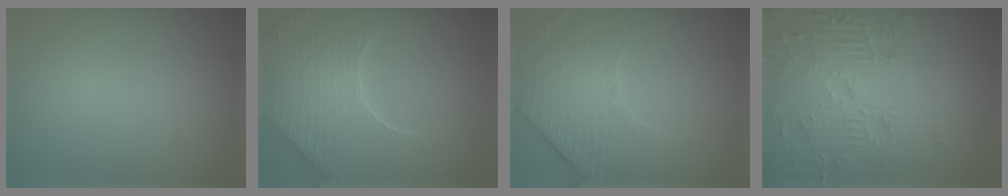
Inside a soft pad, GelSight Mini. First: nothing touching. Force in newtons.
{"total": 7.9, "press": 5.9, "slide": 5.3}
{"total": 4.9, "press": 3.6, "slide": 3.3}
{"total": 7.9, "press": 6.1, "slide": 5.1}